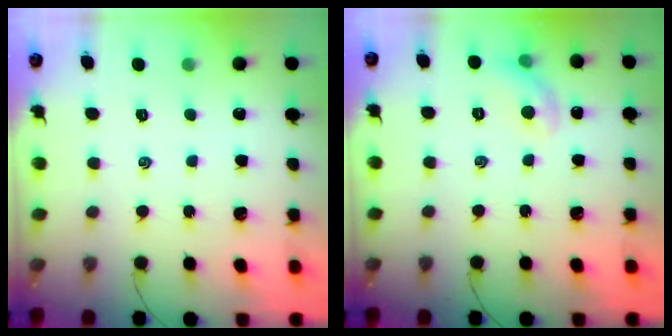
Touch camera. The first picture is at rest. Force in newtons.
{"total": 6.0, "press": 5.9, "slide": 1.2}